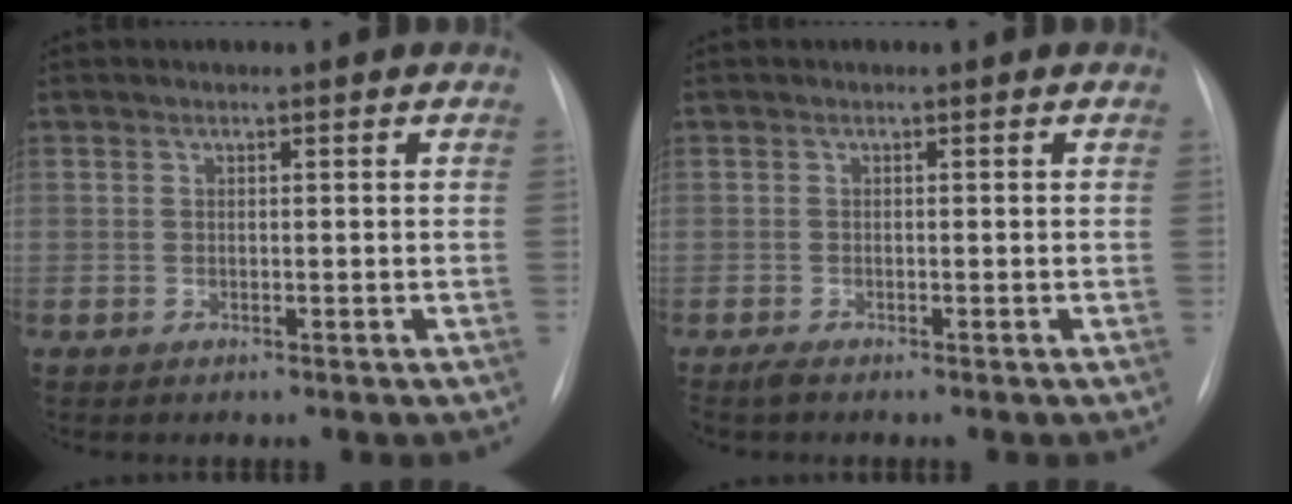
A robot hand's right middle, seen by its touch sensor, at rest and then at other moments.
{"total": 0.9, "force": [-0.7, 0.0, 0.6], "torque": [-0.016, -0.004, -0.014]}